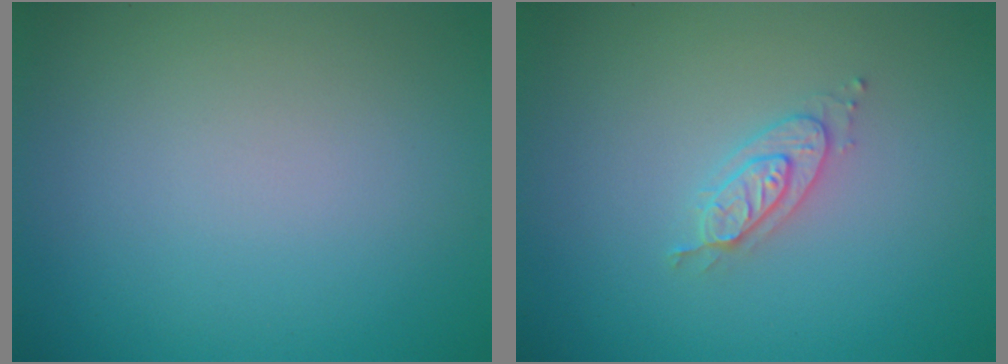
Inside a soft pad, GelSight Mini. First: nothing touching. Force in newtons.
{"total": 2.2, "press": 2.2, "slide": 0.3}